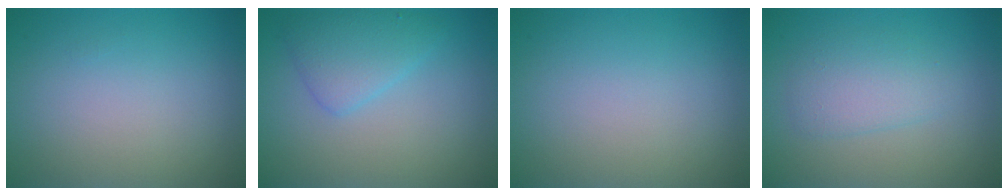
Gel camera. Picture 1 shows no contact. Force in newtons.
{"total": 3.0, "press": 3.0, "slide": 0.1}
{"total": 0.0}
{"total": 2.5, "press": 2.5, "slide": 0.1}